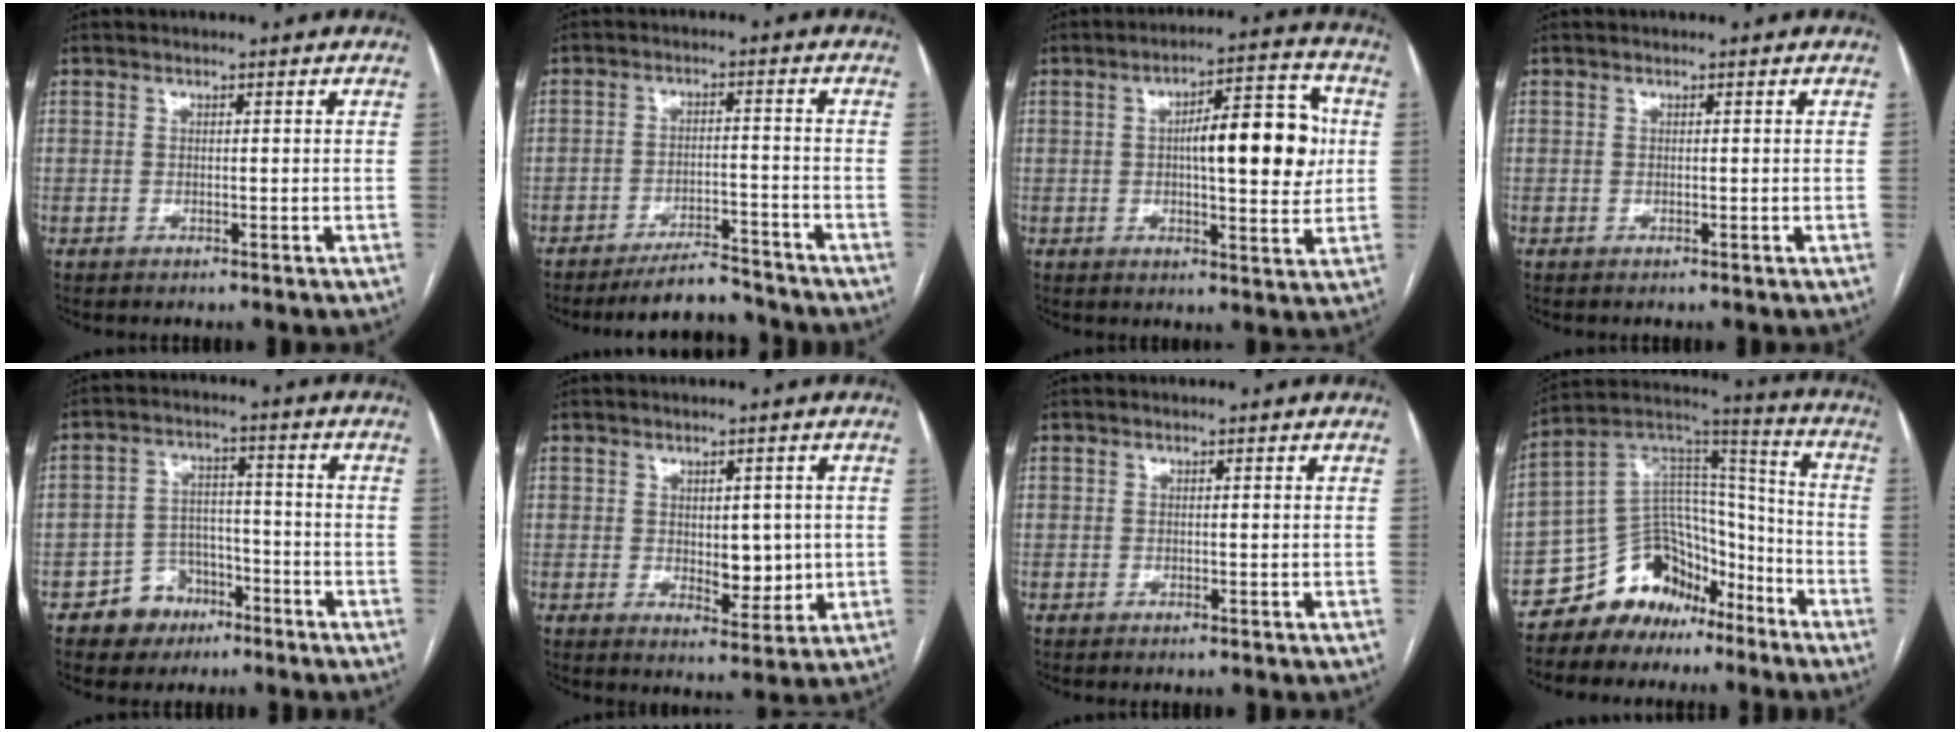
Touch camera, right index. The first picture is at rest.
{"total": 7.1, "force": [-6.8, 1.1, 1.5], "torque": [-0.018, 0.003, -0.111]}
{"total": 12.8, "force": [1.3, 3.6, 12.3], "torque": [-0.175, 0.026, 0.019]}
{"total": 0.0}
{"total": 6.5, "force": [-4.0, 5.0, 1.4], "torque": [-0.019, 0.017, -0.061]}
{"total": 5.4, "force": [0.2, 2.9, 4.5], "torque": [-0.057, -0.006, 0.012]}
{"total": 0.0}
{"total": 13.3, "force": [-9.9, 8.2, 3.6], "torque": [-0.061, 0.087, -0.172]}